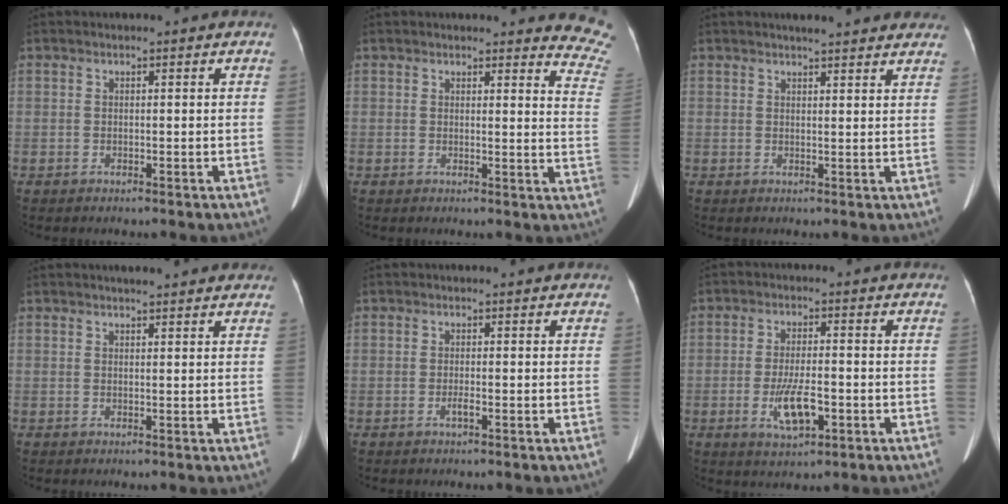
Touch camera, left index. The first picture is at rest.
{"total": 9.3, "force": [9.2, 0.9, 0.8], "torque": [0.029, -0.088, 0.055]}
{"total": 10.7, "force": [9.6, 1.8, 4.4], "torque": [-0.039, 0.012, 0.098]}
{"total": 6.1, "force": [5.3, 1.0, 2.7], "torque": [-0.031, 0.019, 0.058]}
{"total": 0.9, "force": [-0.5, 0.0, 0.7], "torque": [-0.016, -0.001, -0.009]}
{"total": 6.2, "force": [-2.1, 2.0, 5.5], "torque": [-0.106, -0.007, -0.034]}